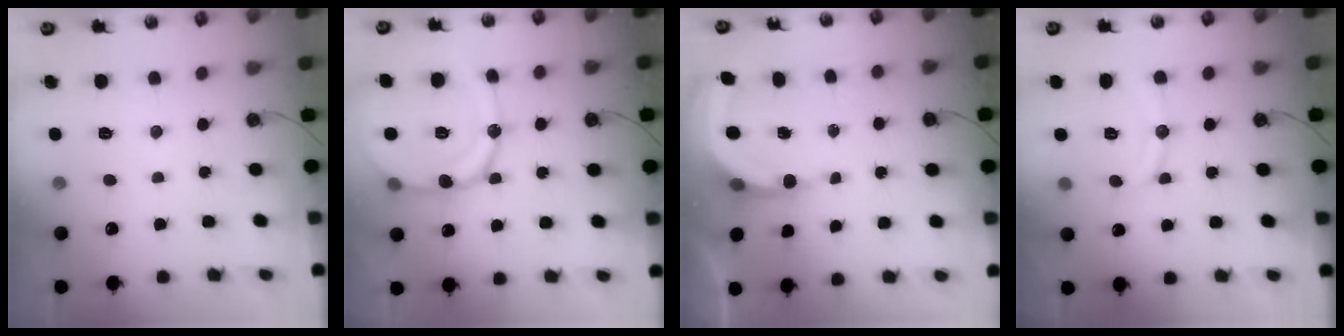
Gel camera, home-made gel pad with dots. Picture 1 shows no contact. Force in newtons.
{"total": 18.3, "press": 18.0, "slide": 3.5}
{"total": 5.9, "press": 5.9, "slide": 0.8}
{"total": 9.4, "press": 9.4, "slide": 0.6}